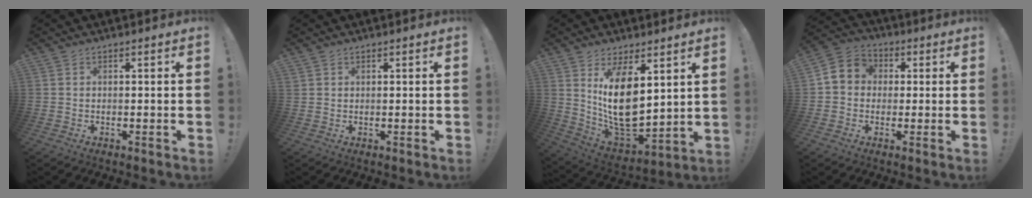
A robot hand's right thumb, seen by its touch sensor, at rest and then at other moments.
{"total": 0.9, "force": [0.6, 0.6, 0.3], "torque": [0.000, -0.001, 0.011]}
{"total": 16.5, "force": [5.8, 9.2, 12.4], "torque": [-0.215, -0.063, 0.108]}
{"total": 7.1, "force": [0.3, 6.5, 2.8], "torque": [-0.048, 0.011, 0.011]}